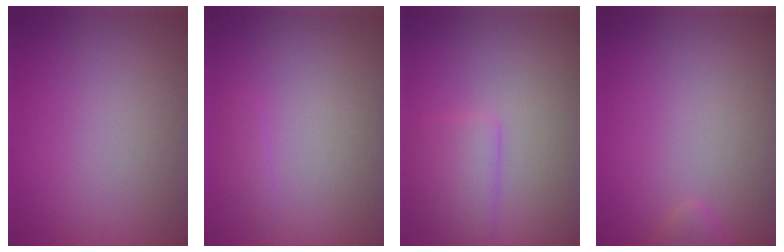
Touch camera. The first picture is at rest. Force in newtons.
{"total": 0.7, "press": 0.7, "slide": 0.0}
{"total": 2.6, "press": 2.6, "slide": 0.1}
{"total": 1.0, "press": 1.0, "slide": 0.1}